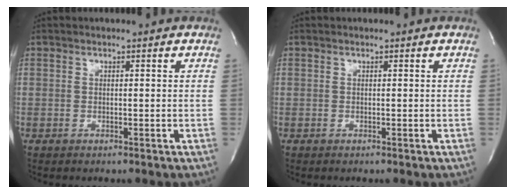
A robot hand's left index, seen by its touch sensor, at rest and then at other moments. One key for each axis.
{"total": 0.0}